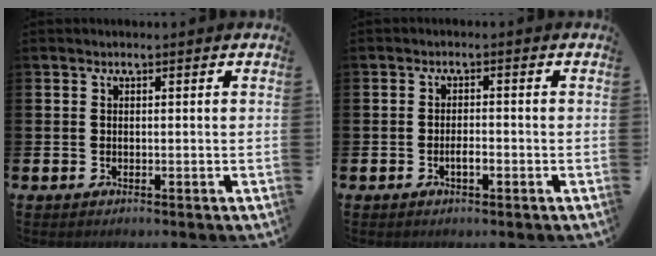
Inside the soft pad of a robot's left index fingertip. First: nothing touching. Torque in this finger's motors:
{"motor_torque": [0.03, 0.08, 0.00, 0.01]}